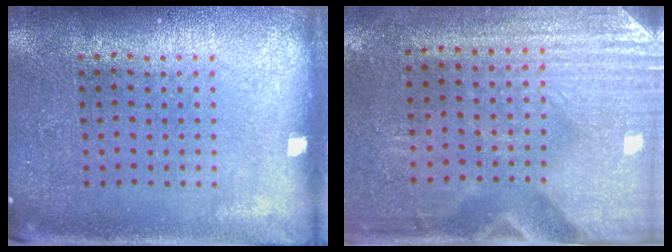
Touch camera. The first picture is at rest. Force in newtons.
{"total": 2.9, "press": 2.6, "slide": 1.5}